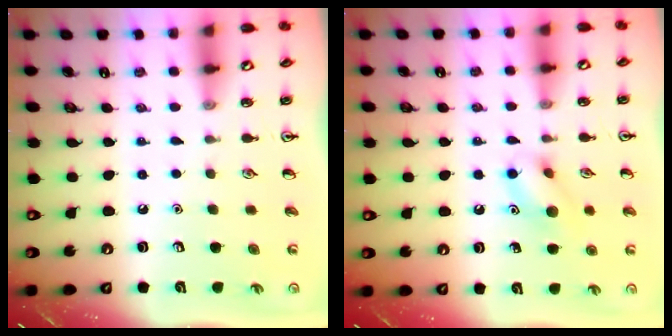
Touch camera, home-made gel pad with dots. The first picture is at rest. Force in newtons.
{"total": 9.5, "press": 9.5, "slide": 0.6}